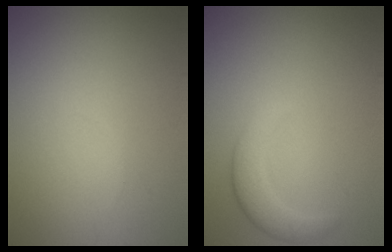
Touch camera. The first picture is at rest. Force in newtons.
{"total": 2.5, "press": 2.5, "slide": 0.3}